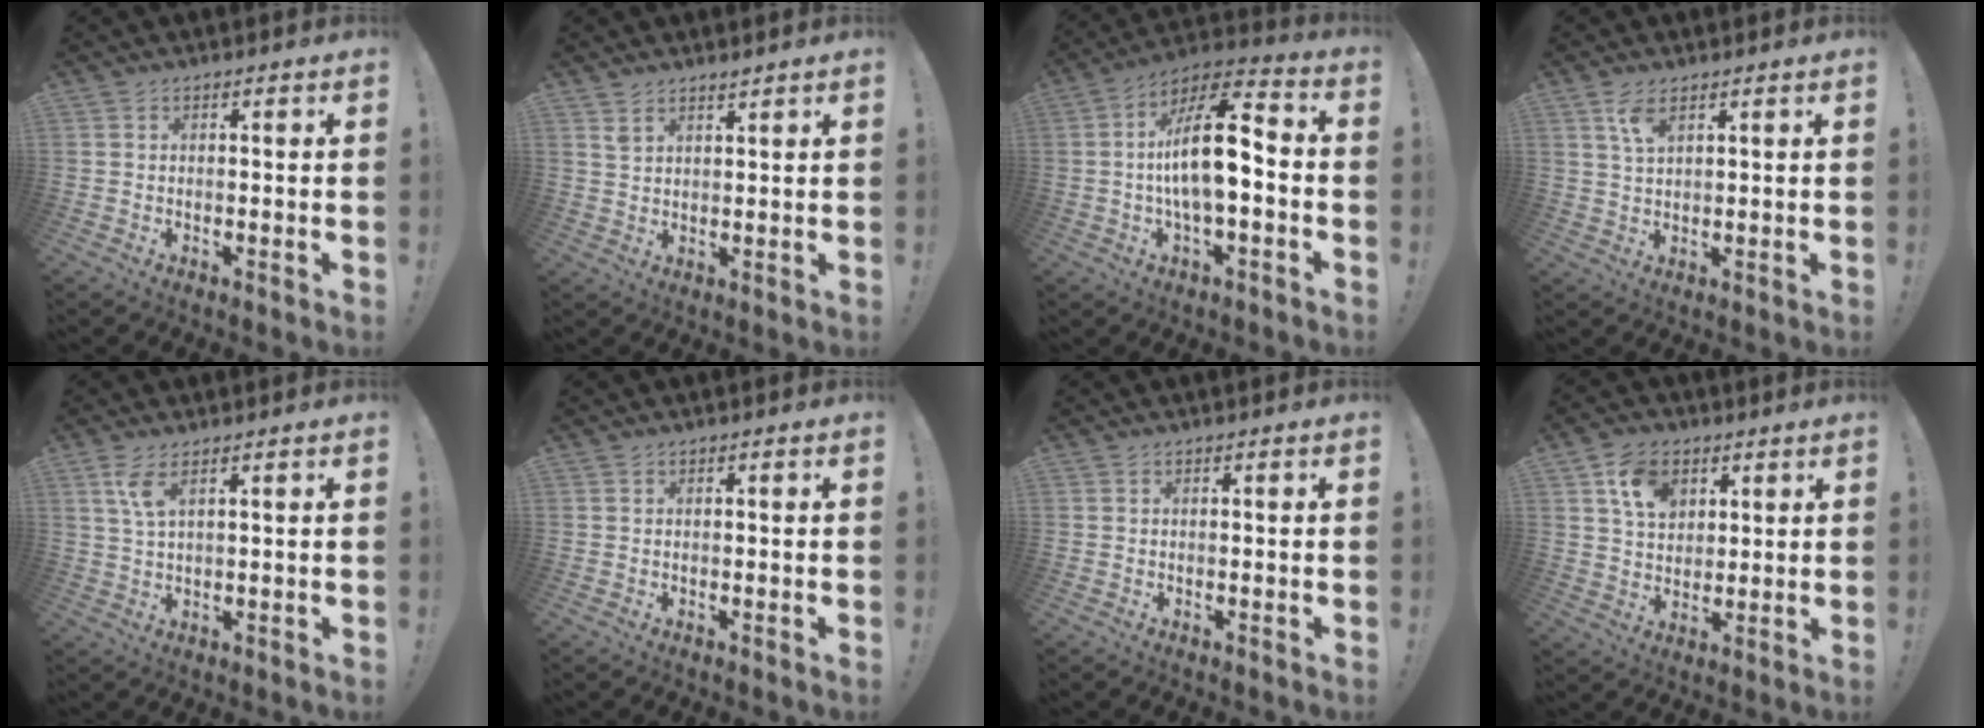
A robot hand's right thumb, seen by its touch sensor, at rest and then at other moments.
{"total": 2.8, "force": [2.4, 1.0, 0.9], "torque": [-0.014, -0.017, 0.044]}
{"total": 16.2, "force": [-1.0, 5.8, 15.0], "torque": [-0.256, 0.003, -0.023]}
{"total": 4.6, "force": [2.6, 1.8, 3.3], "torque": [-0.065, -0.006, 0.045]}
{"total": 4.7, "force": [2.4, 1.4, 3.8], "torque": [-0.080, -0.001, 0.042]}
{"total": 0.0}
{"total": 0.0}
{"total": 9.7, "force": [4.7, 7.3, 4.4], "torque": [-0.069, -0.012, 0.090]}